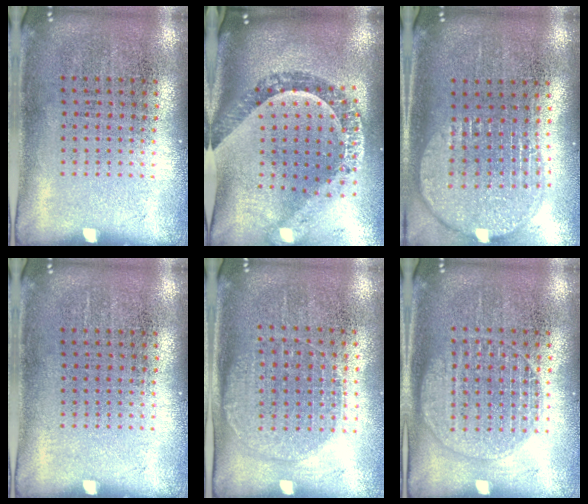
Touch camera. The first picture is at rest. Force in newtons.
{"total": 2.0, "press": 1.8, "slide": 0.9}
{"total": 2.0, "press": 1.7, "slide": 1.1}
{"total": 0.0}
{"total": 1.3, "press": 1.2, "slide": 0.5}
{"total": 1.4, "press": 1.4, "slide": 0.2}